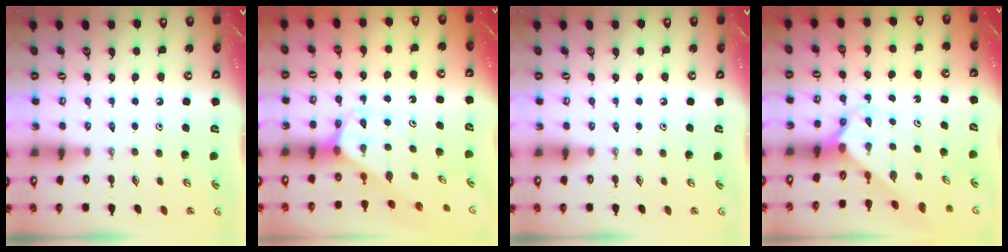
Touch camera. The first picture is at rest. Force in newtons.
{"total": 2.5, "press": 2.5, "slide": 0.2}
{"total": 0.0}
{"total": 2.4, "press": 2.4, "slide": 0.3}